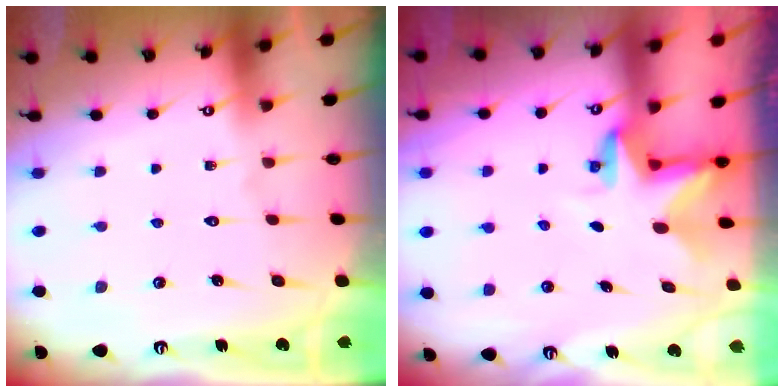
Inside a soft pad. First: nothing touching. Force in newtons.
{"total": 2.8, "press": 2.8, "slide": 0.2}